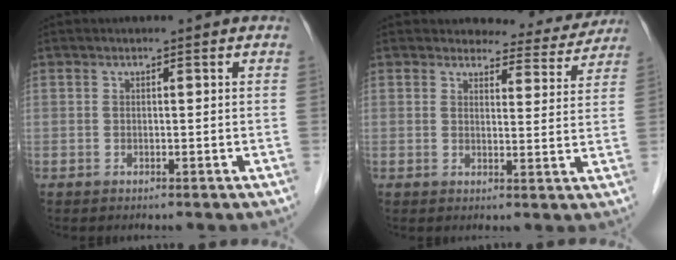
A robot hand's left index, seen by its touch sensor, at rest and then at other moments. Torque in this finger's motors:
{"motor_torque": [0.47, -0.46, 0.04, -0.03]}